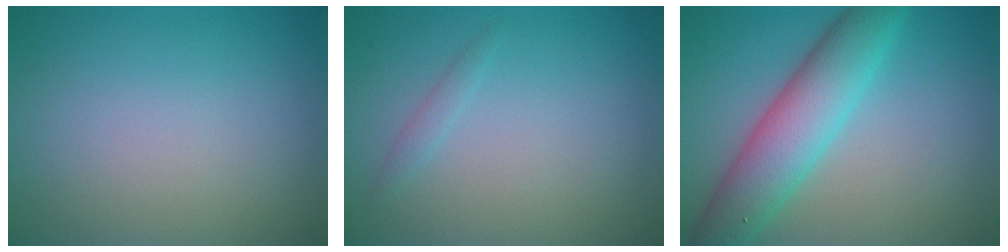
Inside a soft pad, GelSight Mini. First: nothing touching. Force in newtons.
{"total": 0.8, "press": 0.8, "slide": 0.0}
{"total": 7.0, "press": 7.0, "slide": 0.2}